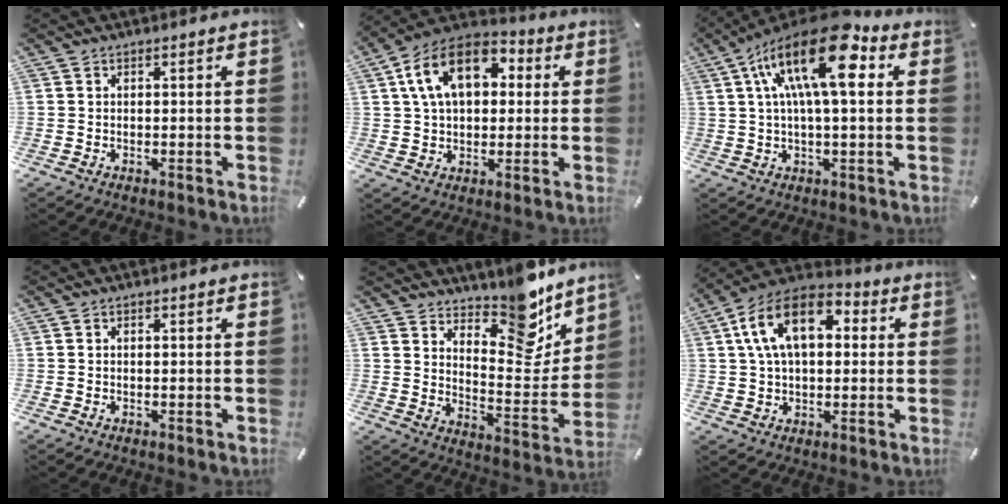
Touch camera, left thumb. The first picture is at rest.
{"total": 14.8, "force": [4.8, 9.8, 9.9], "torque": [-0.183, 0.008, 0.086]}
{"total": 19.4, "force": [6.1, 7.1, 17.0], "torque": [-0.306, -0.022, 0.095]}
{"total": 0.0}
{"total": 14.4, "force": [12.4, 5.5, 4.9], "torque": [-0.037, -0.130, 0.214]}
{"total": 15.1, "force": [4.4, 9.1, 11.2], "torque": [-0.221, 0.007, 0.074]}